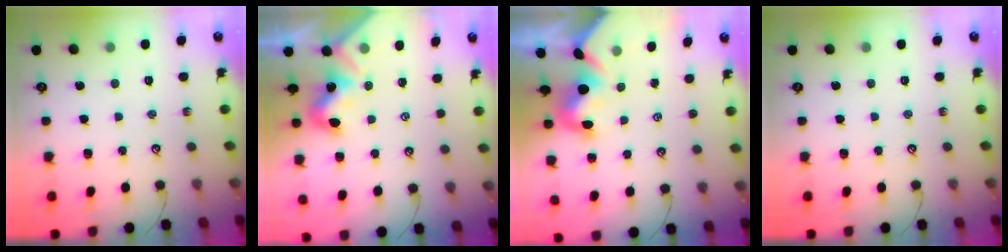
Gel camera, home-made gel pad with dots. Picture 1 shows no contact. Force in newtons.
{"total": 2.1, "press": 2.0, "slide": 0.4}
{"total": 3.4, "press": 3.2, "slide": 0.9}
{"total": 0.0}